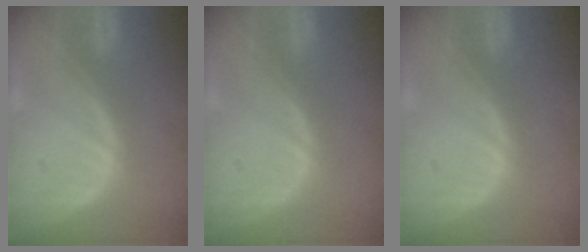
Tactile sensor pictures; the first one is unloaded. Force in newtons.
{"total": 0.0}
{"total": 0.0}